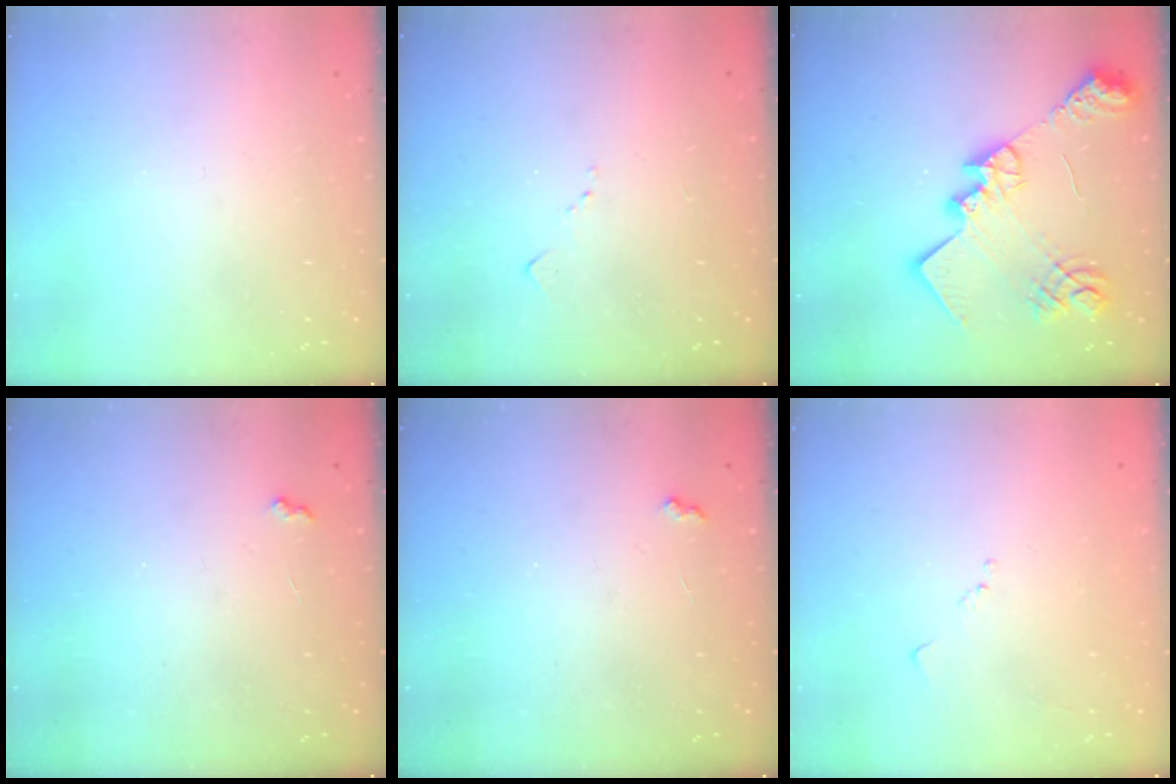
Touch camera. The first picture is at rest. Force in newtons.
{"total": 5.8, "press": 5.7, "slide": 0.8}
{"total": 24.0, "press": 23.9, "slide": 1.6}
{"total": 3.6, "press": 3.5, "slide": 0.5}
{"total": 3.6, "press": 3.5, "slide": 0.5}
{"total": 6.1, "press": 6.0, "slide": 0.6}